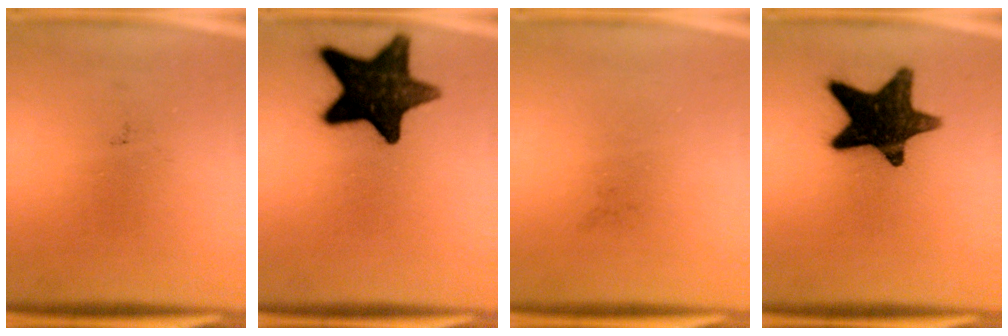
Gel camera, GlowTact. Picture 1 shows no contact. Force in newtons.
{"total": 15.9}
{"total": 0.0}
{"total": 15.9}